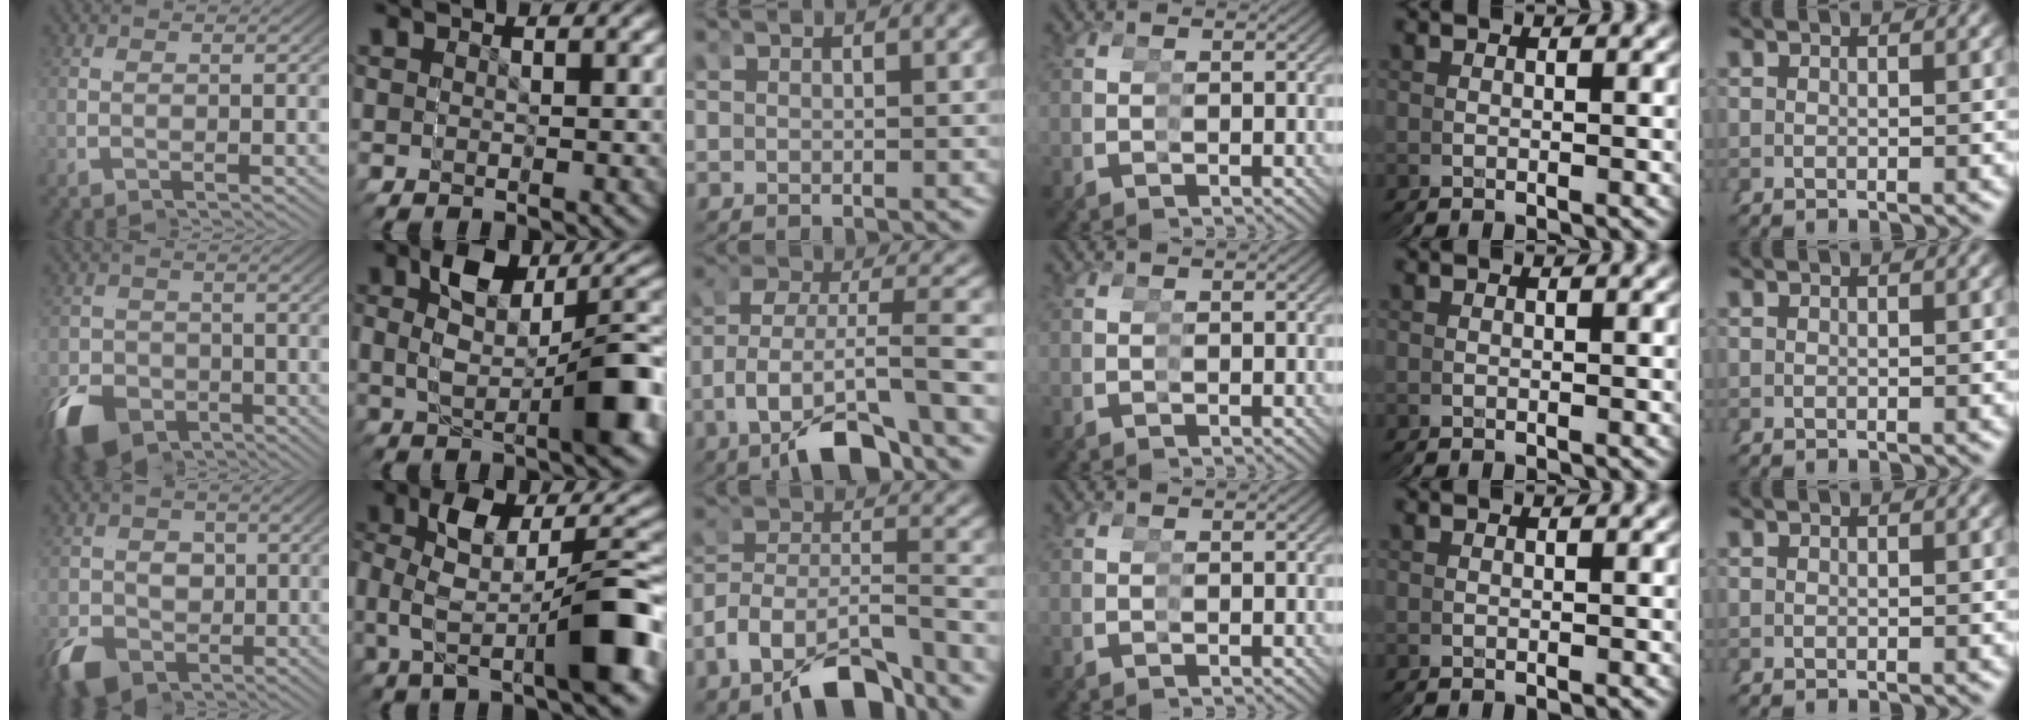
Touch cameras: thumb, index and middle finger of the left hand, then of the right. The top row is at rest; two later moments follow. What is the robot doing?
{"motion": "grasp_and_lifting", "object": "stress ball aka squeeze ball"}